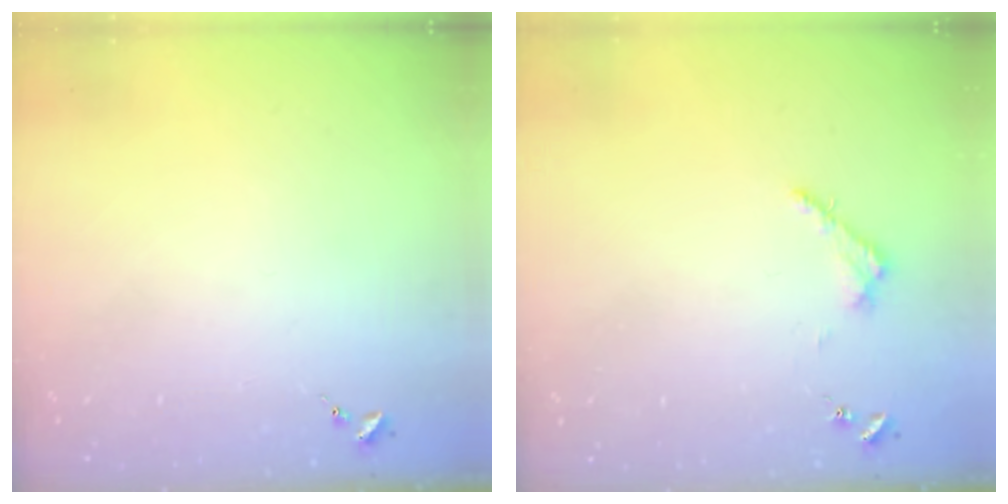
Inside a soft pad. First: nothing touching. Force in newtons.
{"total": 3.2, "press": 3.2, "slide": 0.4}